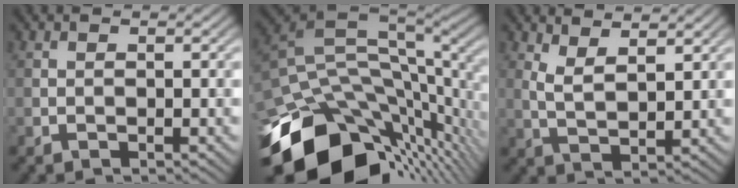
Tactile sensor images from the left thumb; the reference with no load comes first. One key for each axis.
{"total": 16.0, "fx": -6.4, "fy": 9.3, "fz": 11.3, "tx": -0.241, "ty": -0.031, "tz": -0.103}
{"total": 4.3, "fx": 2.9, "fy": 1.3, "fz": 2.9, "tx": -0.071, "ty": -0.005, "tz": 0.062}